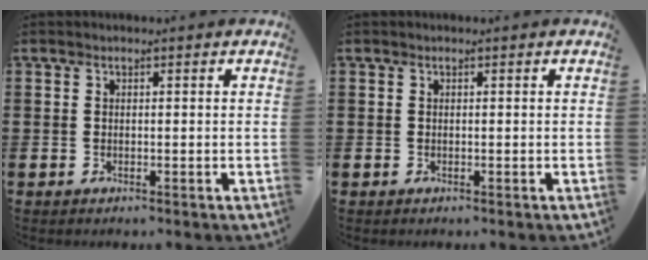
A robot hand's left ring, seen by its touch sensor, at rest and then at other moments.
{"total": 0.0}